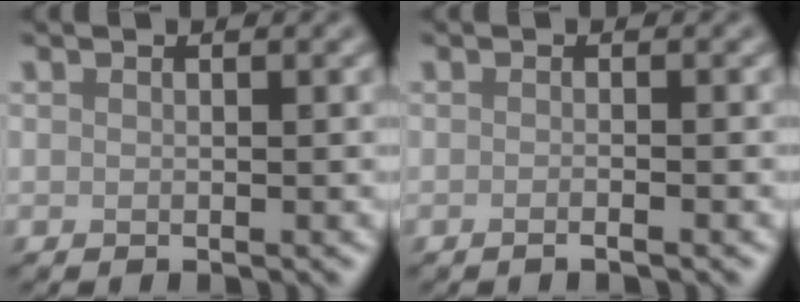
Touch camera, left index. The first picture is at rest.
{"total": 1.3, "force": [-0.5, 0.4, 1.1], "torque": [-0.010, -0.004, -0.015]}